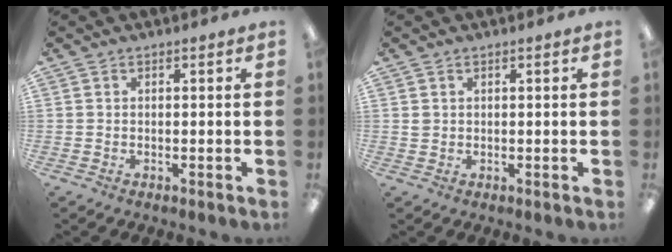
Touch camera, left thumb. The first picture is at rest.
{"total": 1.0, "force": [0.5, 0.9, 0.3], "torque": [-0.008, 0.002, 0.009]}